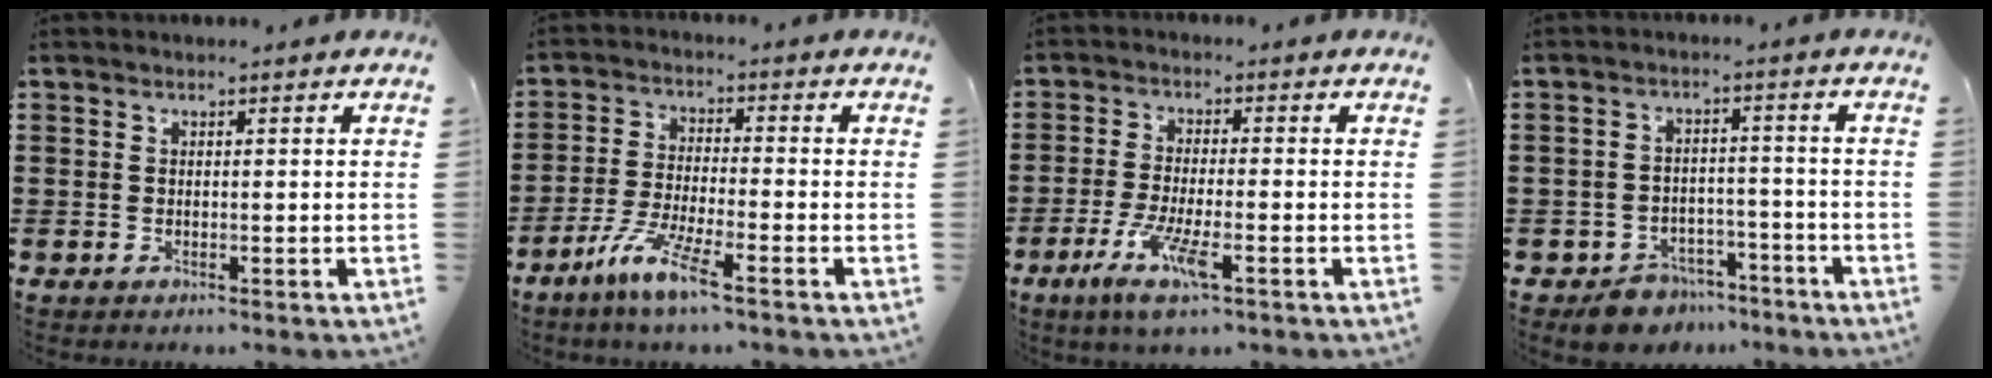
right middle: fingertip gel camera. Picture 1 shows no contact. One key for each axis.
{"total": 6.9, "fx": -4.8, "fy": 0.5, "fz": 5.0, "tx": -0.111, "ty": -0.013, "tz": -0.092}
{"total": 6.8, "fx": -3.3, "fy": 1.3, "fz": 5.8, "tx": -0.125, "ty": -0.015, "tz": -0.061}
{"total": 4.8, "fx": -4.6, "fy": 1.5, "fz": 0.1, "tx": -0.006, "ty": 0.014, "tz": -0.091}